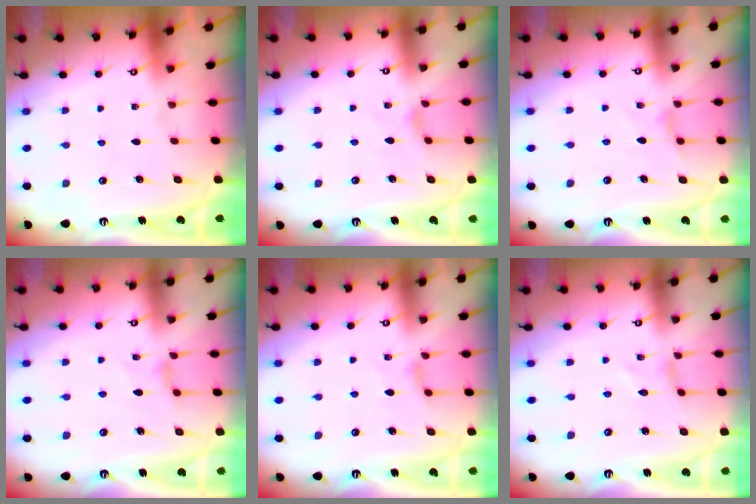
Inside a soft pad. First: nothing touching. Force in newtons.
{"total": 1.7, "press": 1.7, "slide": 0.4}
{"total": 3.5, "press": 3.4, "slide": 0.5}
{"total": 2.7, "press": 2.6, "slide": 0.5}
{"total": 3.3, "press": 3.3, "slide": 0.5}
{"total": 0.0}